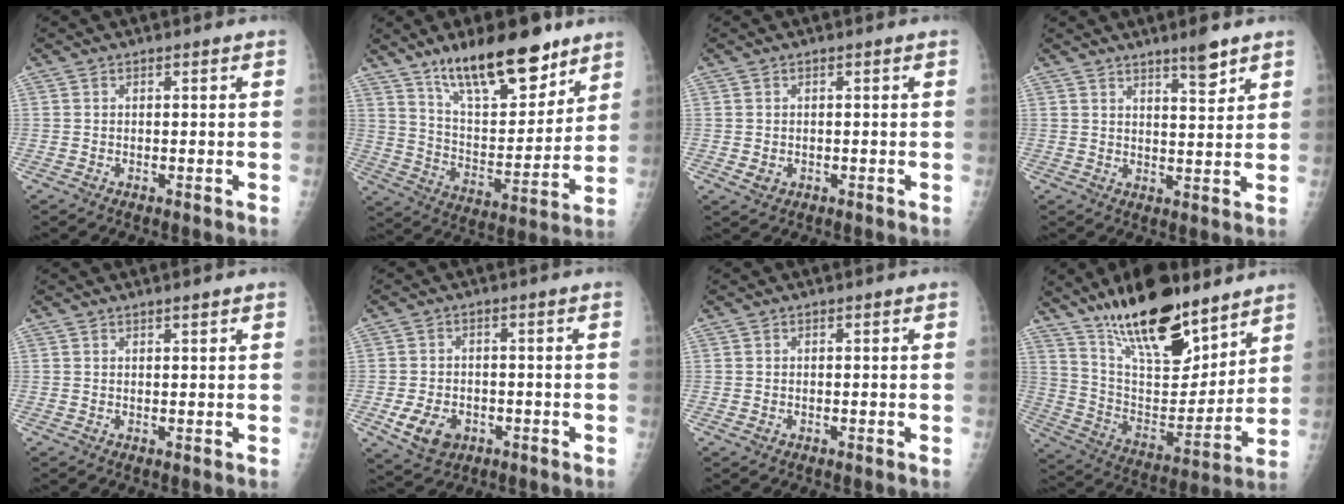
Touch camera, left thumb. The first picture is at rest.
{"total": 19.6, "force": [13.5, 7.1, 12.2], "torque": [-0.152, -0.081, 0.232]}
{"total": 1.9, "force": [-0.3, 1.6, 1.0], "torque": [-0.011, -0.001, 0.002]}
{"total": 4.8, "force": [3.6, 0.6, 3.1], "torque": [-0.042, -0.030, 0.056]}
{"total": 0.8, "force": [0.7, 0.0, 0.4], "torque": [-0.006, -0.005, 0.013]}
{"total": 7.0, "force": [-2.5, 5.2, 4.0], "torque": [-0.065, 0.009, -0.033]}
{"total": 0.7, "force": [-0.1, 0.6, 0.4], "torque": [-0.006, 0.000, 0.000]}
{"total": 23.5, "force": [16.8, 8.7, 13.9], "torque": [-0.193, -0.081, 0.292]}